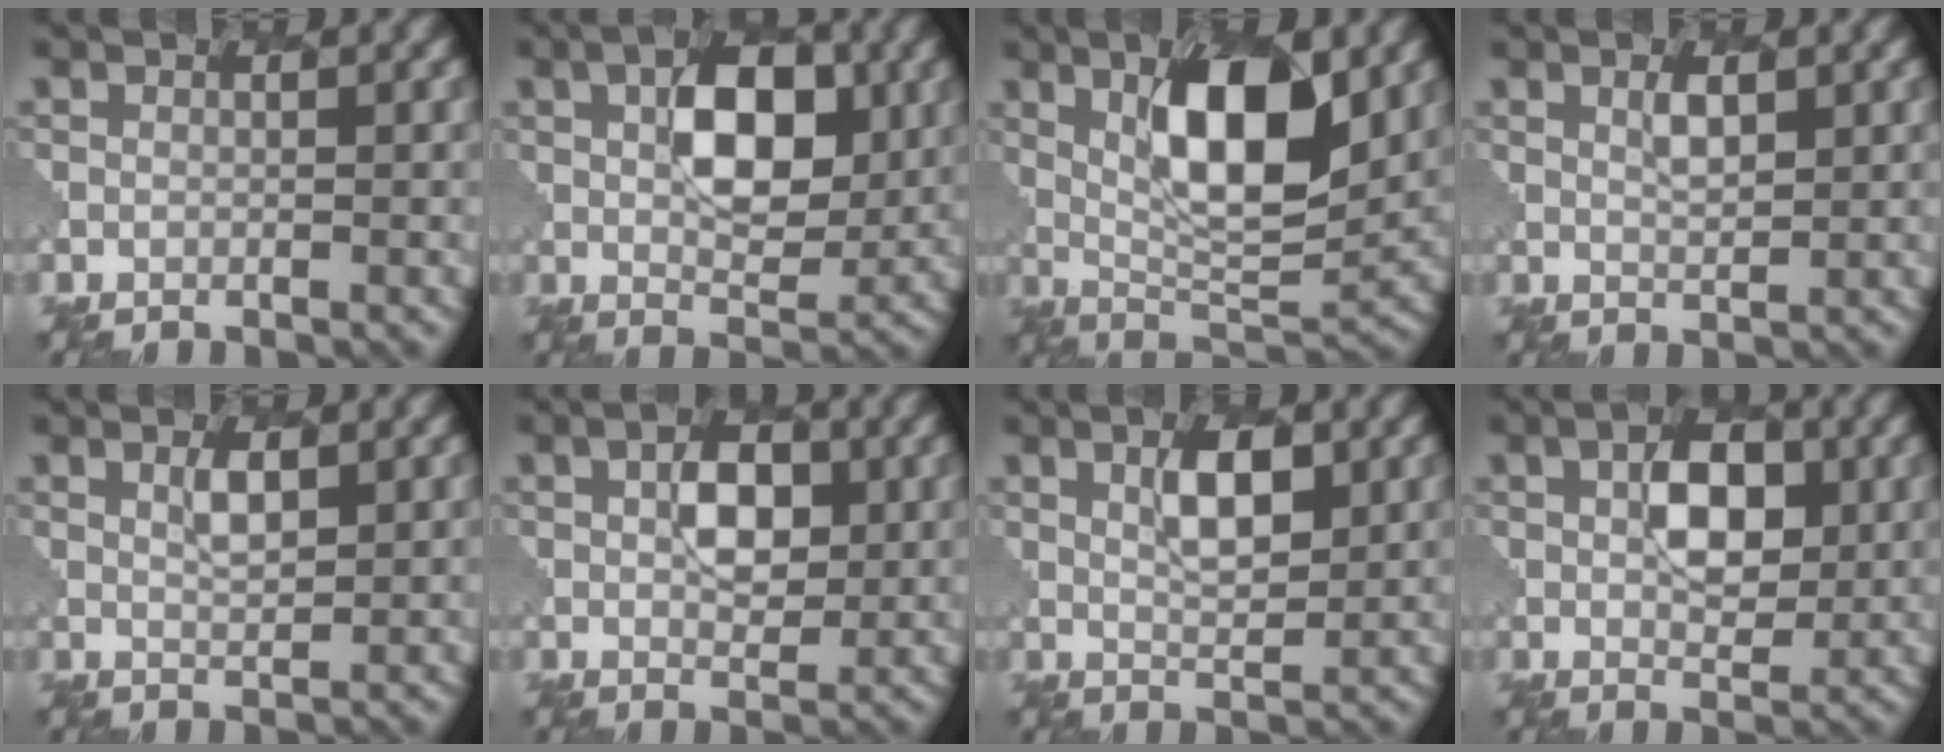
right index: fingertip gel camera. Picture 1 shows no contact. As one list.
[{"total": 6.7, "force": [1.6, 3.5, 5.5], "torque": [-0.077, 0.004, 0.027]}, {"total": 9.2, "force": [2.7, 3.0, 8.2], "torque": [-0.130, -0.005, 0.049]}, {"total": 1.7, "force": [1.0, 0.4, 1.2], "torque": [-0.024, -0.002, 0.020]}, {"total": 1.9, "force": [1.1, 0.5, 1.4], "torque": [-0.029, -0.001, 0.020]}, {"total": 4.0, "force": [1.0, 2.2, 3.1], "torque": [-0.049, 0.001, 0.015]}, {"total": 3.8, "force": [1.6, 1.4, 3.2], "torque": [-0.057, 0.001, 0.030]}, {"total": 5.0, "force": [1.2, 2.7, 4.0], "torque": [-0.056, 0.001, 0.017]}]